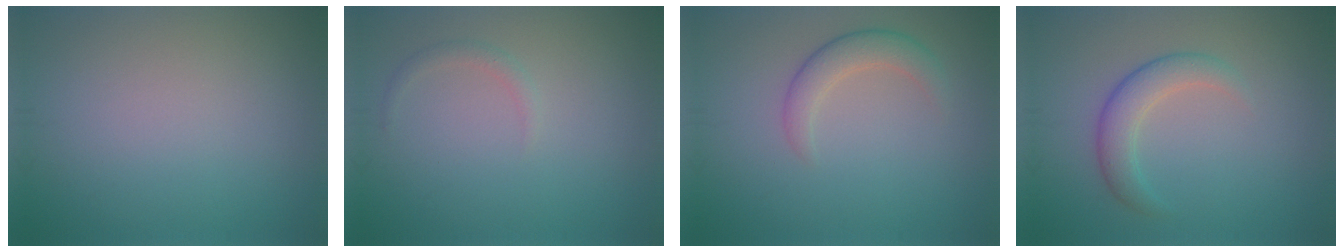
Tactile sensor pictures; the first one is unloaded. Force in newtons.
{"total": 0.9, "press": 0.9, "slide": 0.0}
{"total": 2.7, "press": 2.7, "slide": 0.2}
{"total": 3.0, "press": 3.0, "slide": 0.1}